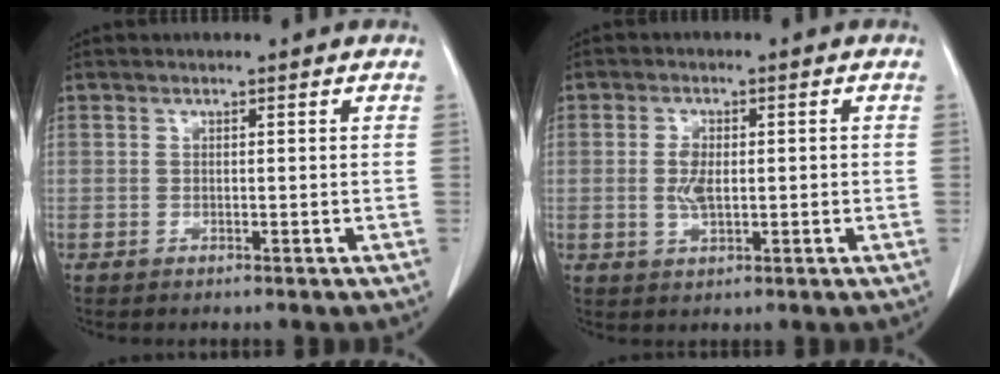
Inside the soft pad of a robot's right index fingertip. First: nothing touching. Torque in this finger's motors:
{"motor_torque": [0.12, -0.03, 0.13, 0.05]}